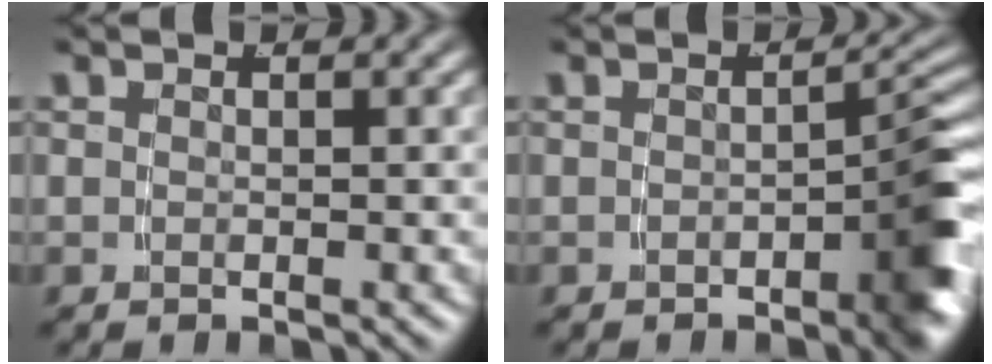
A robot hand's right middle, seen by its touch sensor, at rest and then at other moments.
{"total": 3.9, "force": [-1.7, 0.8, 3.4], "torque": [-0.039, 0.000, -0.029]}